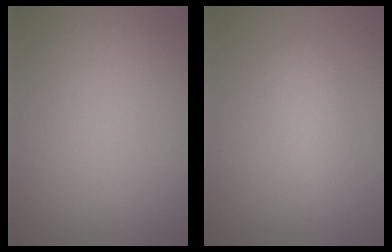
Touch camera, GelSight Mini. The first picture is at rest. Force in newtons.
{"total": 2.1, "press": 2.1, "slide": 0.1}